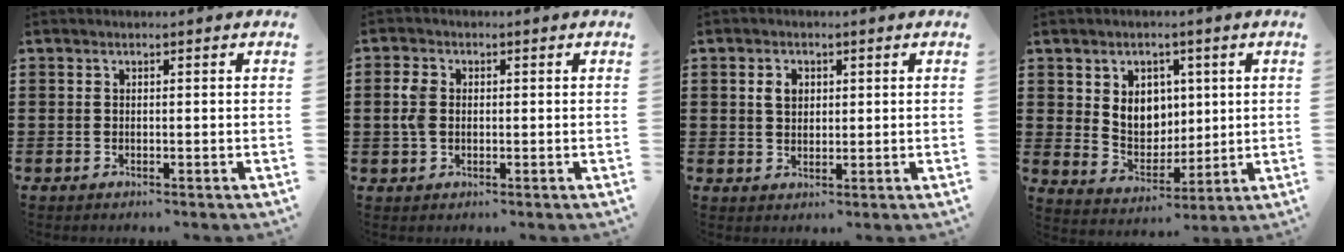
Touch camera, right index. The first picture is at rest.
{"total": 3.3, "force": [0.2, 2.4, 2.3], "torque": [-0.066, 0.003, -0.003]}
{"total": 2.7, "force": [0.8, 2.0, 1.7], "torque": [-0.040, 0.010, 0.013]}
{"total": 6.3, "force": [2.0, 5.5, 2.5], "torque": [-0.049, 0.003, 0.033]}